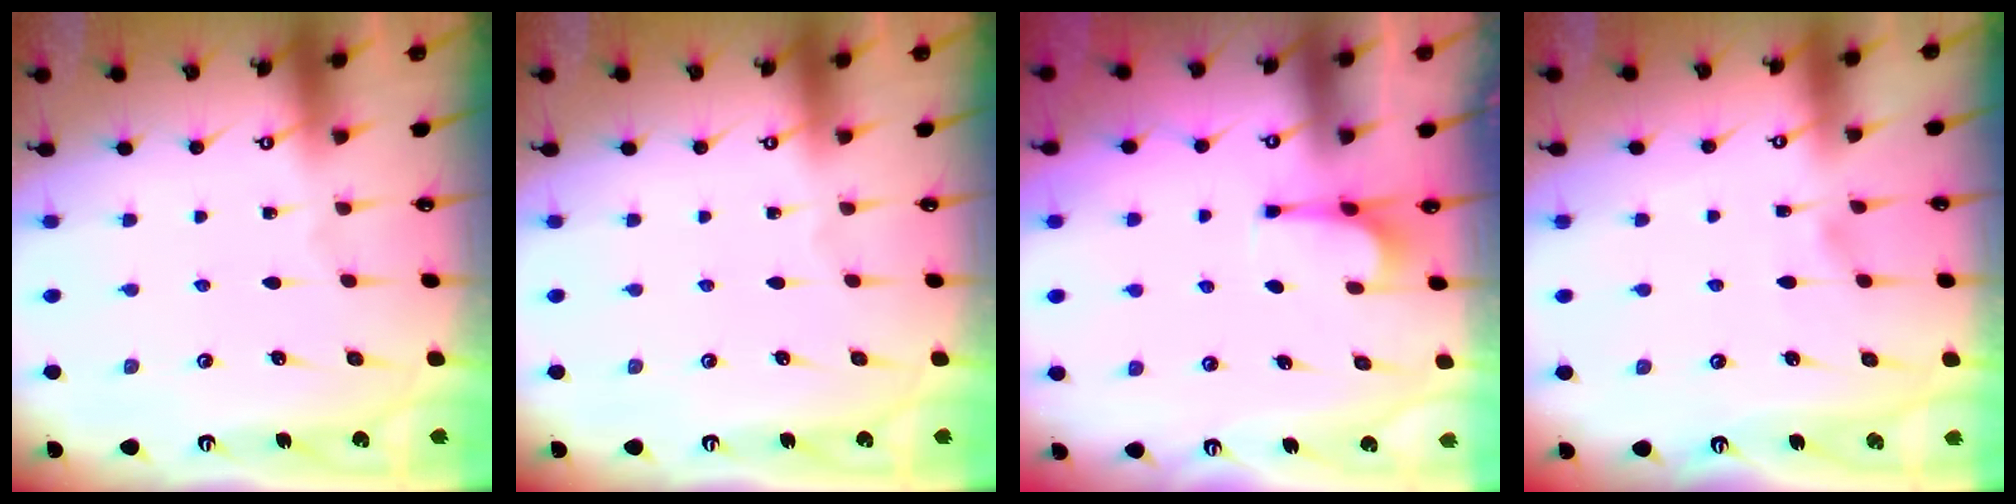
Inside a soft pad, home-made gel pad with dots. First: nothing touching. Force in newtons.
{"total": 0.0}
{"total": 2.7, "press": 2.6, "slide": 0.5}
{"total": 3.9, "press": 3.9, "slide": 0.4}